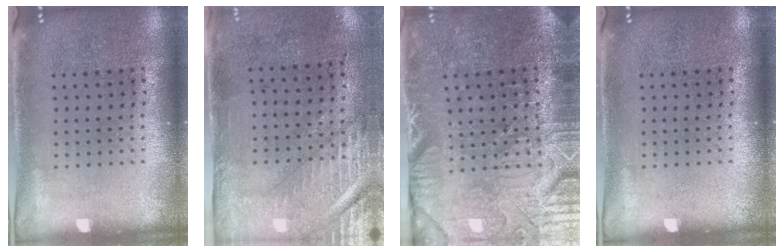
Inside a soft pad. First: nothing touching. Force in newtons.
{"total": 3.0, "press": 2.5, "slide": 1.5}
{"total": 4.0, "press": 3.9, "slide": 0.8}
{"total": 0.0}